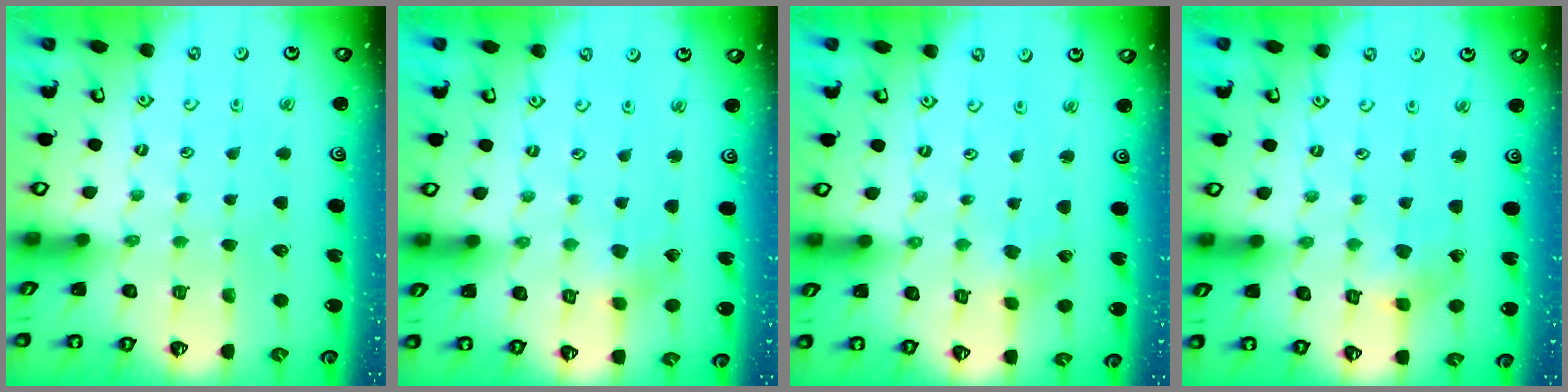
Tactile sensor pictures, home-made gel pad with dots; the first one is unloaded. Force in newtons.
{"total": 2.1, "press": 2.1, "slide": 0.1}
{"total": 1.5, "press": 1.5, "slide": 0.1}
{"total": 2.7, "press": 2.7, "slide": 0.2}